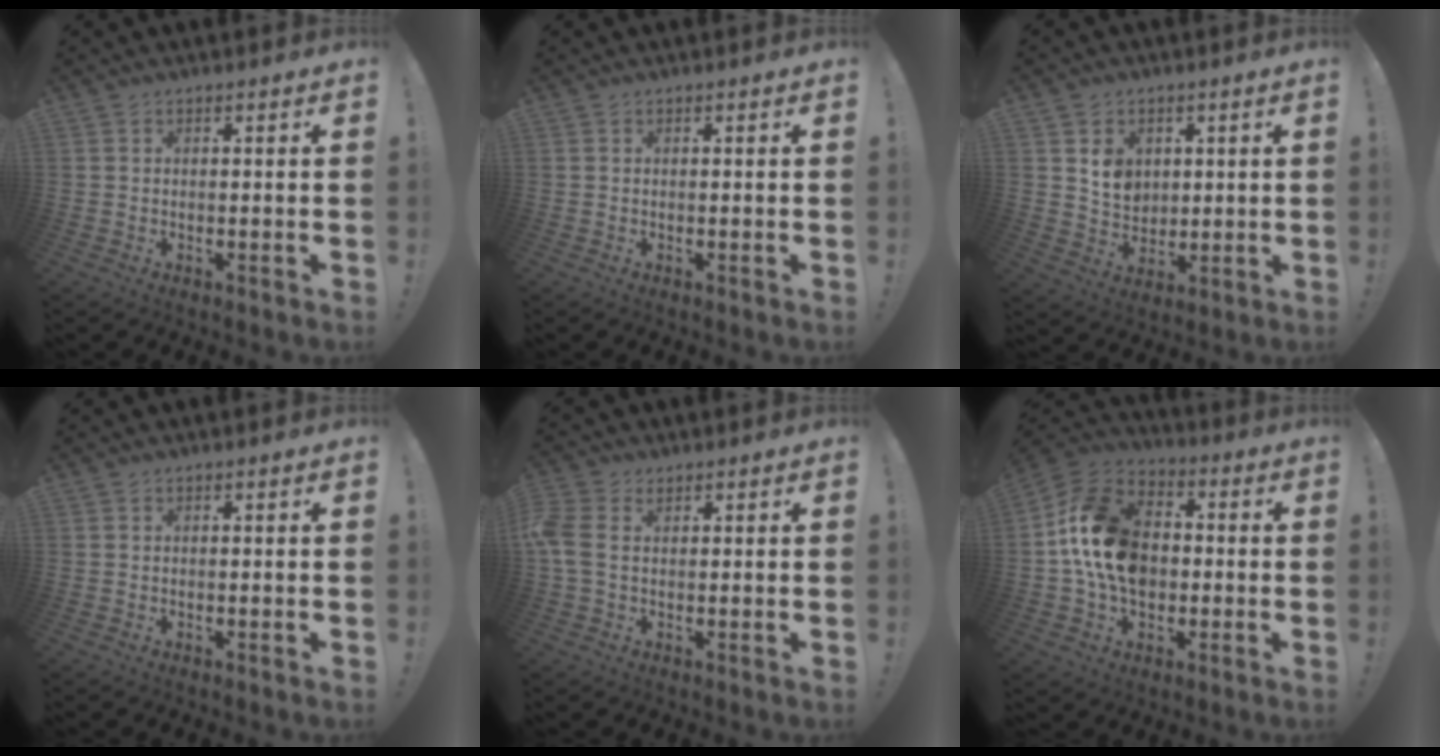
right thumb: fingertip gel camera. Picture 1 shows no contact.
{"total": 0.0}
{"total": 8.4, "force": [3.3, 7.3, 2.5], "torque": [-0.023, -0.025, 0.068]}
{"total": 0.0}
{"total": 5.1, "force": [1.0, 3.5, 3.5], "torque": [-0.087, -0.002, 0.020]}
{"total": 19.0, "force": [0.1, 14.5, 12.3], "torque": [-0.202, 0.021, 0.012]}